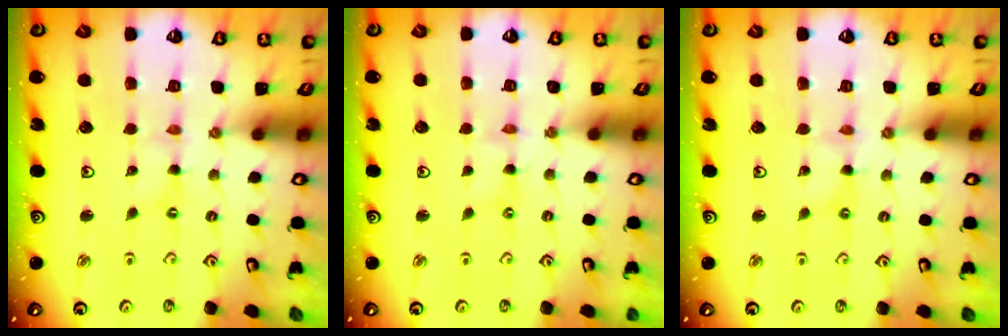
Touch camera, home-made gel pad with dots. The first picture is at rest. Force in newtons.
{"total": 0.0}
{"total": 0.0}